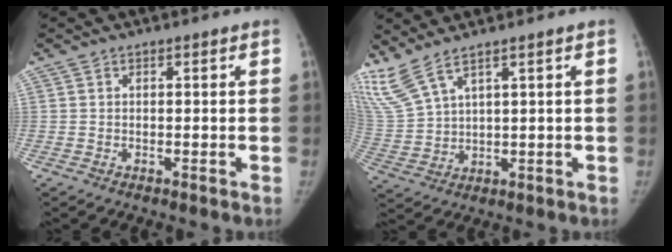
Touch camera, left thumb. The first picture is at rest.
{"total": 9.2, "force": [6.9, 2.4, 5.6], "torque": [-0.141, -0.024, 0.160]}